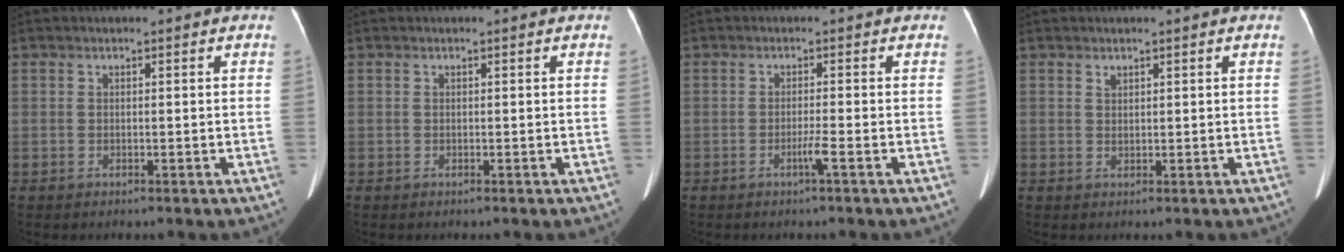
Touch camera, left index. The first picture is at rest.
{"total": 0.0}
{"total": 1.8, "force": [-1.1, -0.6, 1.3], "torque": [-0.027, -0.006, -0.021]}
{"total": 0.9, "force": [0.7, 0.4, 0.2], "torque": [-0.004, -0.001, 0.016]}